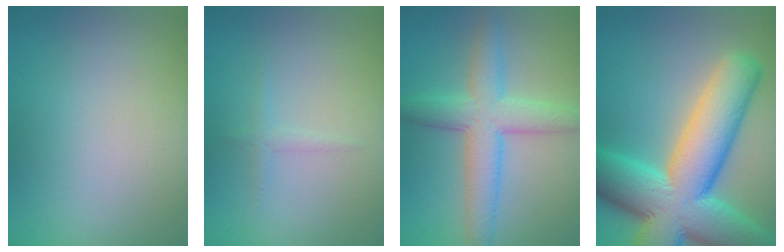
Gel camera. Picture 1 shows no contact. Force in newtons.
{"total": 0.9, "press": 0.9, "slide": 0.0}
{"total": 5.6, "press": 5.6, "slide": 0.2}
{"total": 14.3, "press": 14.2, "slide": 0.6}